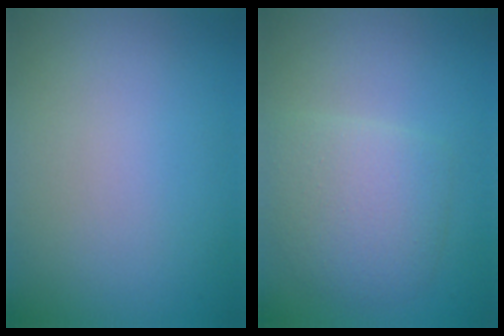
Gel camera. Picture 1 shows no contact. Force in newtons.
{"total": 4.0, "press": 4.0, "slide": 0.1}